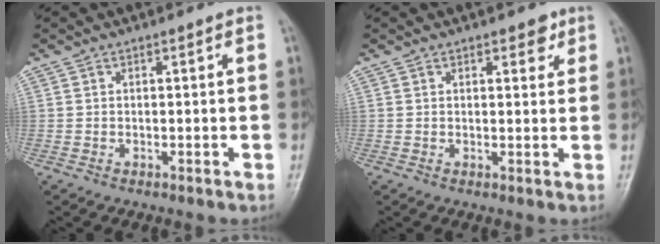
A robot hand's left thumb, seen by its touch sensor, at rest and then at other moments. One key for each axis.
{"total": 2.7, "fx": 1.7, "fy": 1.5, "fz": 1.6, "tx": -0.003, "ty": -0.007, "tz": 0.020}